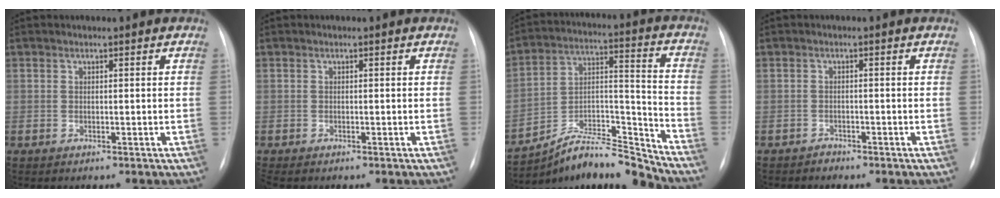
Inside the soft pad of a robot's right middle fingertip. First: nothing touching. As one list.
[{"total": 1.0, "force": [-0.8, 0.4, 0.4], "torque": [-0.005, -0.001, -0.010]}, {"total": 14.3, "force": [-13.9, 0.0, 3.4], "torque": [-0.048, 0.053, -0.246]}, {"total": 1.1, "force": [-1.0, 0.5, -0.3], "torque": [0.003, 0.001, -0.020]}]